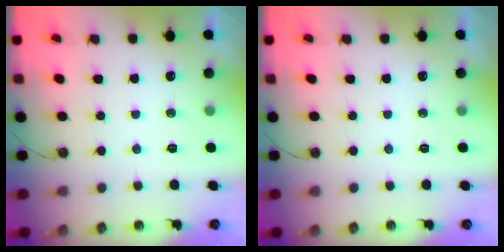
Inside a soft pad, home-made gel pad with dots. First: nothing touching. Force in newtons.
{"total": 0.0}